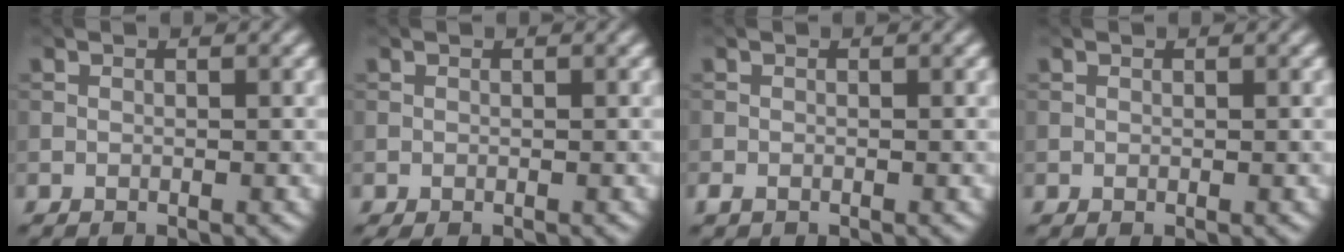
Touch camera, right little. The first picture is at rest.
{"total": 0.6, "force": [-0.3, 0.2, 0.5], "torque": [-0.011, -0.003, -0.002]}
{"total": 0.8, "force": [-0.5, 0.5, 0.3], "torque": [-0.007, -0.003, -0.011]}
{"total": 0.0}